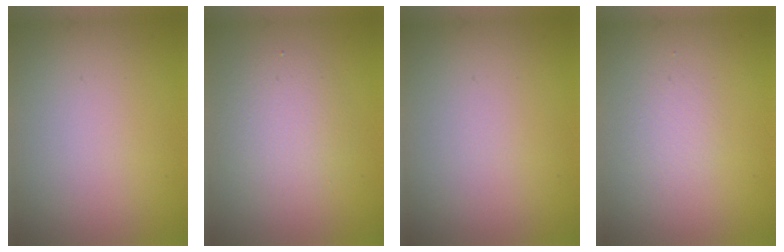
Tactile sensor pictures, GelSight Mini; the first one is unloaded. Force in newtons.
{"total": 2.9, "press": 2.9, "slide": 0.2}
{"total": 0.0}
{"total": 1.1, "press": 1.1, "slide": 0.0}